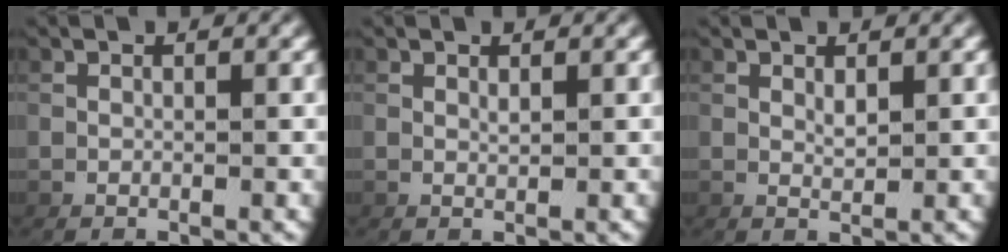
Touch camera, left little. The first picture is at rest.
{"total": 0.6, "force": [0.4, -0.4, 0.2], "torque": [-0.003, -0.005, 0.014]}
{"total": 1.1, "force": [0.8, -0.5, 0.6], "torque": [-0.008, -0.008, 0.022]}